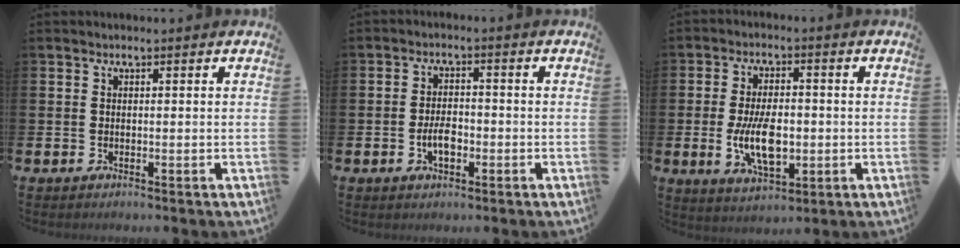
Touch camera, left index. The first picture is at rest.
{"total": 3.4, "force": [-1.0, 1.9, 2.6], "torque": [-0.033, -0.001, -0.024]}
{"total": 7.6, "force": [-1.1, 4.0, 6.4], "torque": [-0.107, -0.010, -0.026]}